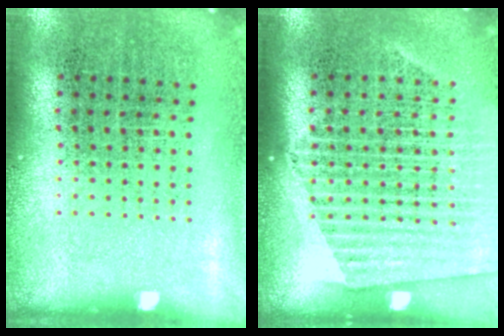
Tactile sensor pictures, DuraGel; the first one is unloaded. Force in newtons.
{"total": 1.6, "press": 1.5, "slide": 0.6}